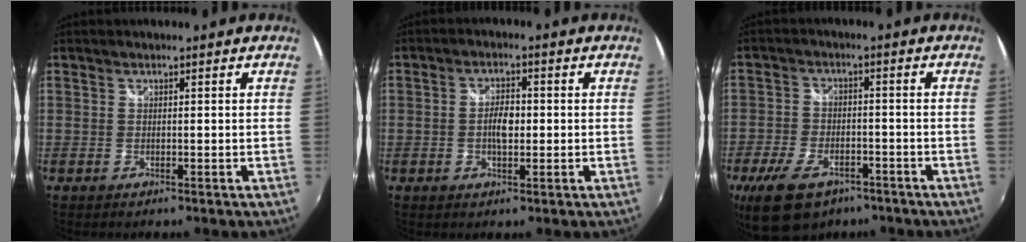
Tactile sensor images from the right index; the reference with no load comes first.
{"total": 4.4, "force": [-0.3, 2.1, 3.8], "torque": [-0.069, 0.004, -0.008]}
{"total": 13.1, "force": [-8.3, 7.3, 7.0], "torque": [-0.168, -0.014, -0.143]}